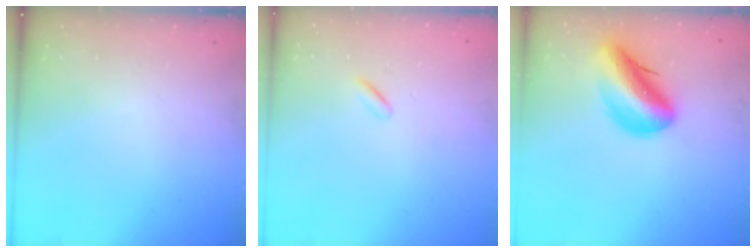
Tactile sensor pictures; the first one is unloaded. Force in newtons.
{"total": 0.0}
{"total": 14.0, "press": 13.4, "slide": 4.1}